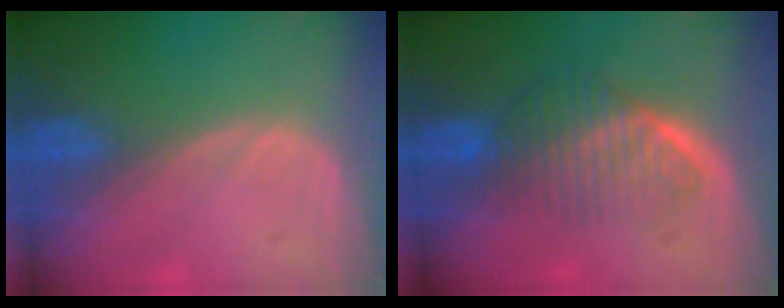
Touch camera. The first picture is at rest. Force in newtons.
{"total": 6.4, "press": 5.9, "slide": 2.6}